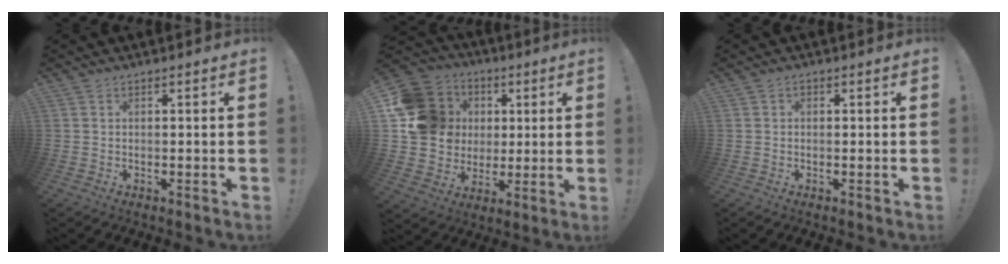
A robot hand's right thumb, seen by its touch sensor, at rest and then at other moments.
{"total": 19.7, "force": [3.8, 17.3, 8.6], "torque": [-0.143, 0.000, 0.104]}
{"total": 0.6, "force": [-0.2, 0.5, 0.2], "torque": [-0.006, 0.004, -0.004]}